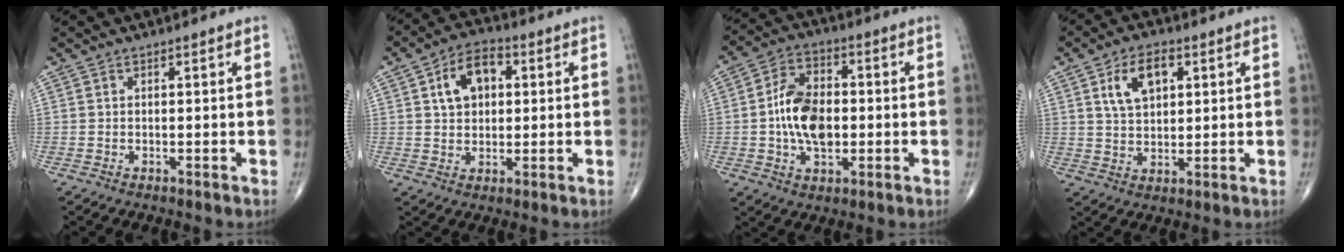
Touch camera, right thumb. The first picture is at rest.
{"total": 9.0, "force": [2.4, 5.9, 6.4], "torque": [-0.090, 0.009, 0.035]}
{"total": 8.4, "force": [-0.4, 5.1, 6.7], "torque": [-0.112, 0.007, -0.010]}
{"total": 8.4, "force": [3.1, 4.8, 6.1], "torque": [-0.094, -0.003, 0.057]}